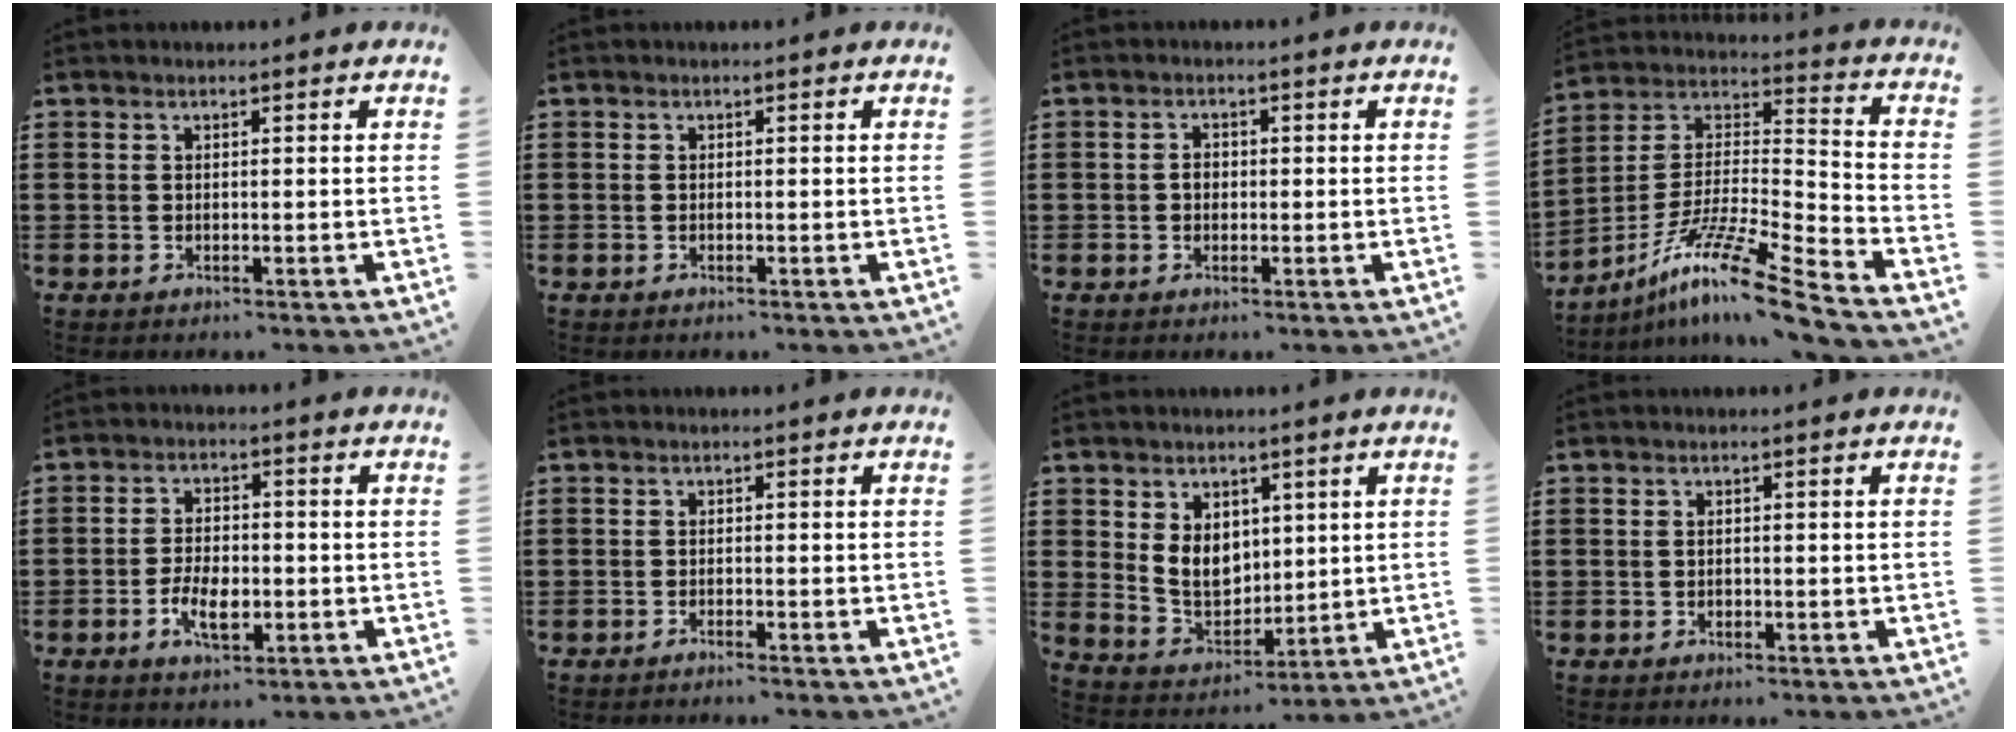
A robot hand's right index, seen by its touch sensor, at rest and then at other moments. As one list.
[{"total": 0.0}, {"total": 1.6, "force": [-0.2, 1.2, 1.1], "torque": [-0.023, 0.006, -0.005]}, {"total": 13.0, "force": [-10.1, 0.1, 8.1], "torque": [-0.149, 0.012, -0.199]}, {"total": 5.4, "force": [-1.6, 2.8, 4.2], "torque": [-0.079, -0.001, -0.033]}, {"total": 0.9, "force": [-0.8, -0.1, 0.2], "torque": [-0.006, -0.002, -0.016]}, {"total": 7.0, "force": [1.9, 5.5, 3.9], "torque": [-0.075, 0.006, 0.037]}, {"total": 0.5, "force": [-0.1, 0.4, 0.3], "torque": [-0.008, 0.001, -0.002]}]